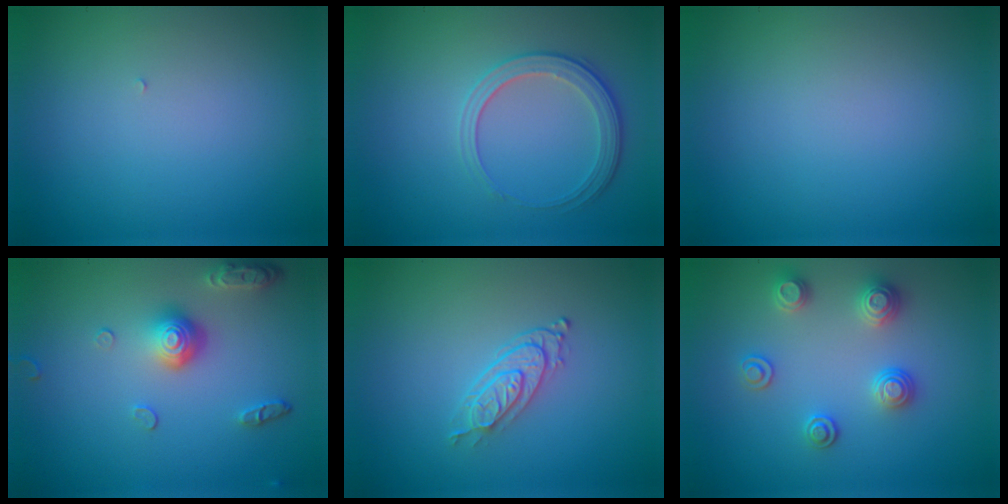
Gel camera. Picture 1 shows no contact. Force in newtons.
{"total": 2.7, "press": 2.5, "slide": 1.2}
{"total": 0.0}
{"total": 3.7, "press": 2.9, "slide": 2.4}
{"total": 2.8, "press": 2.2, "slide": 1.7}
{"total": 2.9, "press": 2.9, "slide": 0.2}